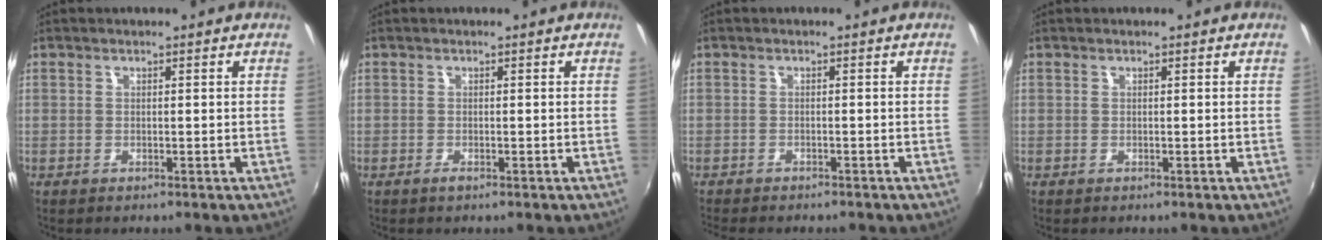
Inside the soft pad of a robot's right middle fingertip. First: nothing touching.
{"total": 0.7, "force": [-0.5, 0.2, 0.4], "torque": [-0.006, -0.002, -0.010]}
{"total": 3.9, "force": [-3.5, 0.8, 1.4], "torque": [-0.036, -0.016, -0.057]}
{"total": 0.0}